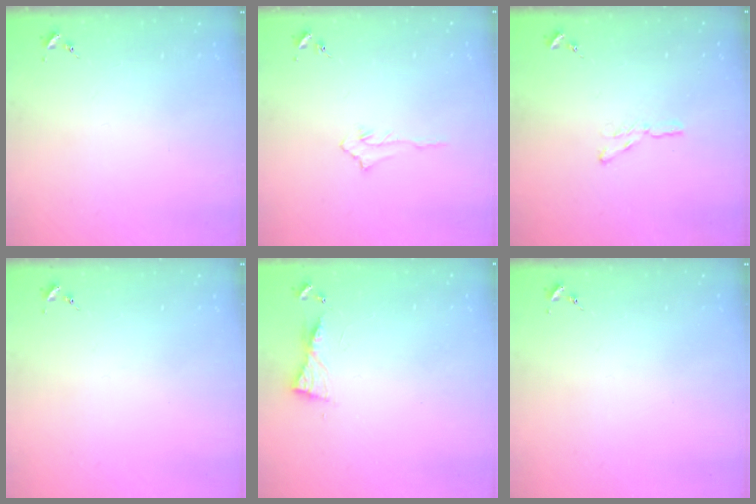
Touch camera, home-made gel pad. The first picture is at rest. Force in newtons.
{"total": 3.4, "press": 3.4, "slide": 0.4}
{"total": 4.3, "press": 4.2, "slide": 0.4}
{"total": 0.0}
{"total": 5.6, "press": 5.6, "slide": 0.5}
{"total": 0.0}